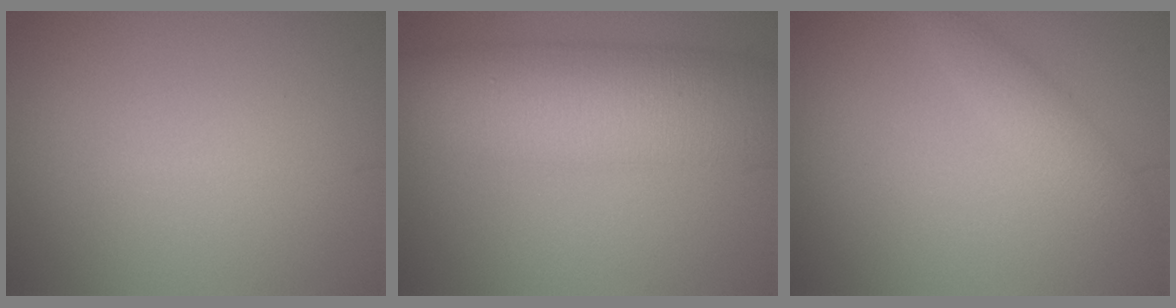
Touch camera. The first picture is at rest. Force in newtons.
{"total": 9.5, "press": 9.5, "slide": 0.0}
{"total": 1.8, "press": 1.8, "slide": 0.1}